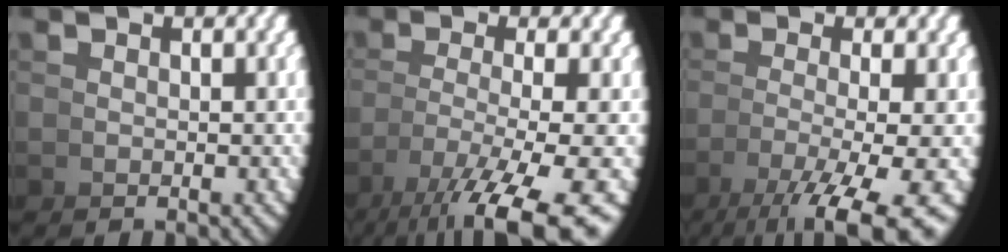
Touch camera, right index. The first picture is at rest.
{"total": 8.6, "force": [-3.0, 3.3, 7.4], "torque": [-0.116, -0.033, -0.018]}
{"total": 7.4, "force": [-3.1, 2.3, 6.3], "torque": [-0.092, -0.022, -0.029]}